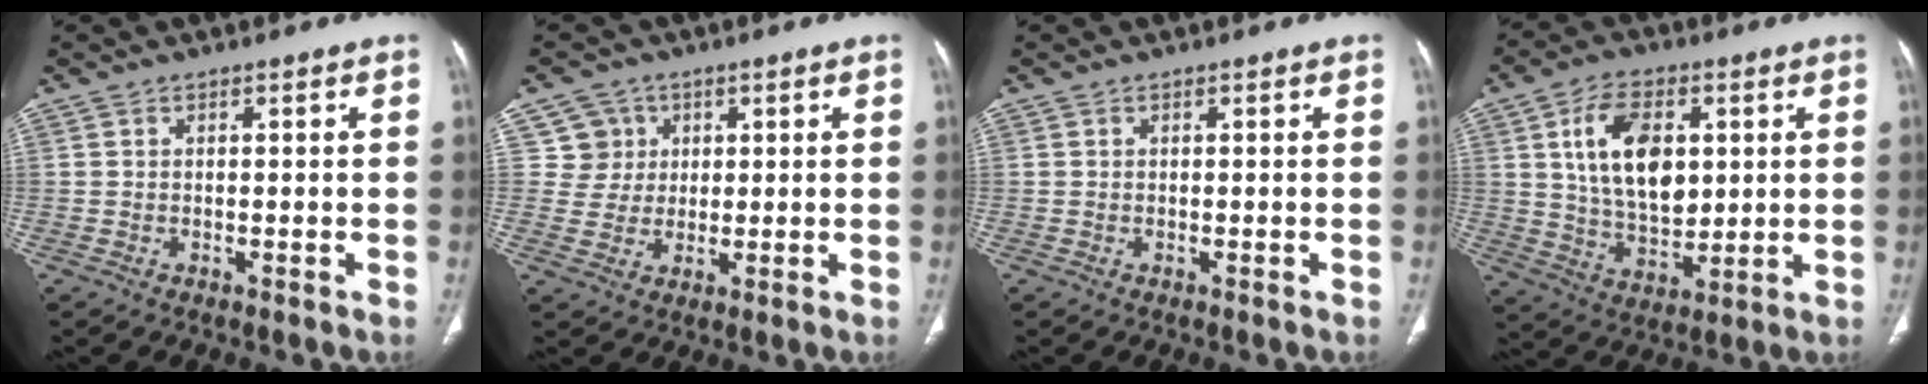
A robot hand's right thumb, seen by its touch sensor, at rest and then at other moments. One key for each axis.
{"total": 5.4, "fx": 1.8, "fy": 5.1, "fz": 0.0, "tx": 0.035, "ty": -0.004, "tz": 0.030}
{"total": 0.0}
{"total": 14.6, "fx": 3.5, "fy": 8.8, "fz": 11.1, "tx": -0.166, "ty": -0.014, "tz": 0.067}